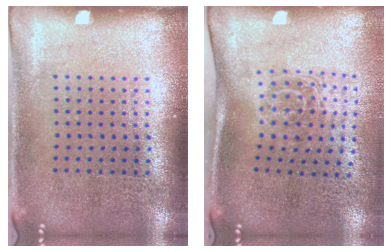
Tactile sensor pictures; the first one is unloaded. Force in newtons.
{"total": 1.7, "press": 1.2, "slide": 1.2}